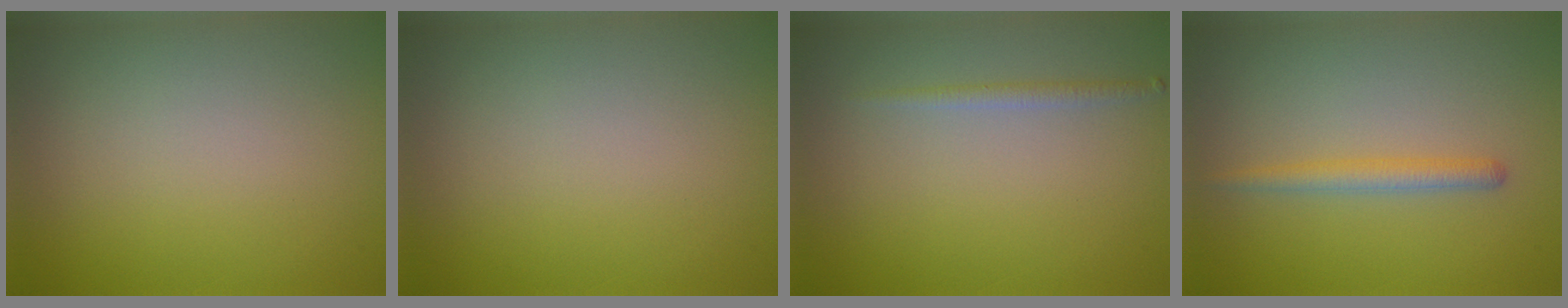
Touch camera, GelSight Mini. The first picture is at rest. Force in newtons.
{"total": 0.0}
{"total": 1.1, "press": 1.1, "slide": 0.0}
{"total": 1.9, "press": 1.9, "slide": 0.0}